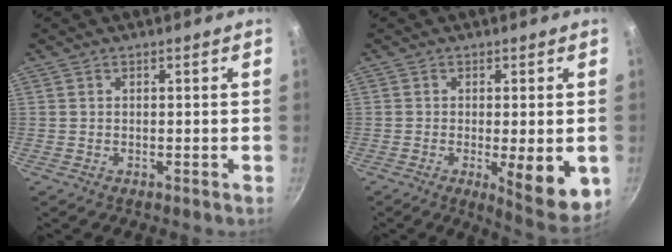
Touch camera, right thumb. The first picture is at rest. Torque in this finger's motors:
{"motor_torque": [0.53, 1.47, -0.02, 0.13, 0.06]}